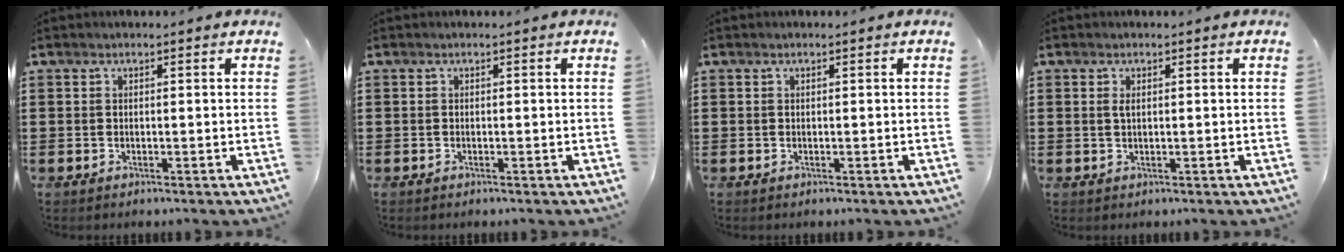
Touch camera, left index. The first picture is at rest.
{"total": 0.0}
{"total": 0.0}
{"total": 1.2, "force": [0.4, 0.4, 1.0], "torque": [-0.022, 0.002, 0.007]}